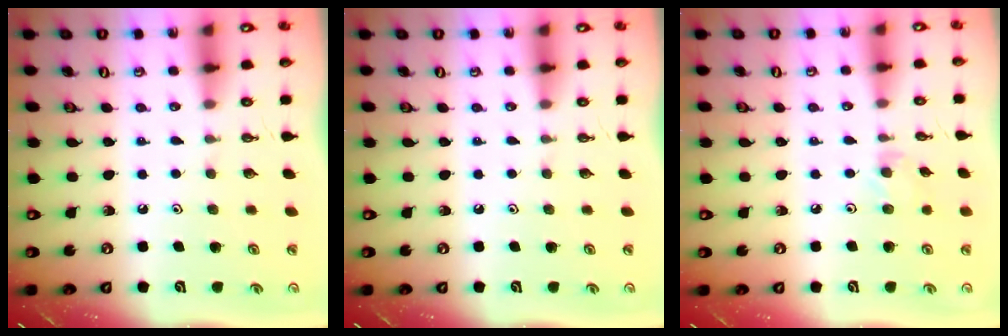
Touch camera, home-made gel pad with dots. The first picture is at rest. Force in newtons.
{"total": 0.0}
{"total": 3.6, "press": 3.6, "slide": 0.5}